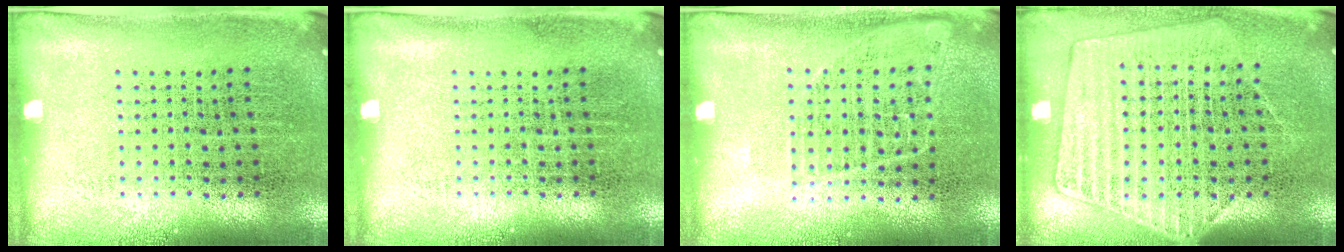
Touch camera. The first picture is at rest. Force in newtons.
{"total": 0.0}
{"total": 0.9, "press": 0.9, "slide": 0.2}
{"total": 1.3, "press": 1.2, "slide": 0.5}